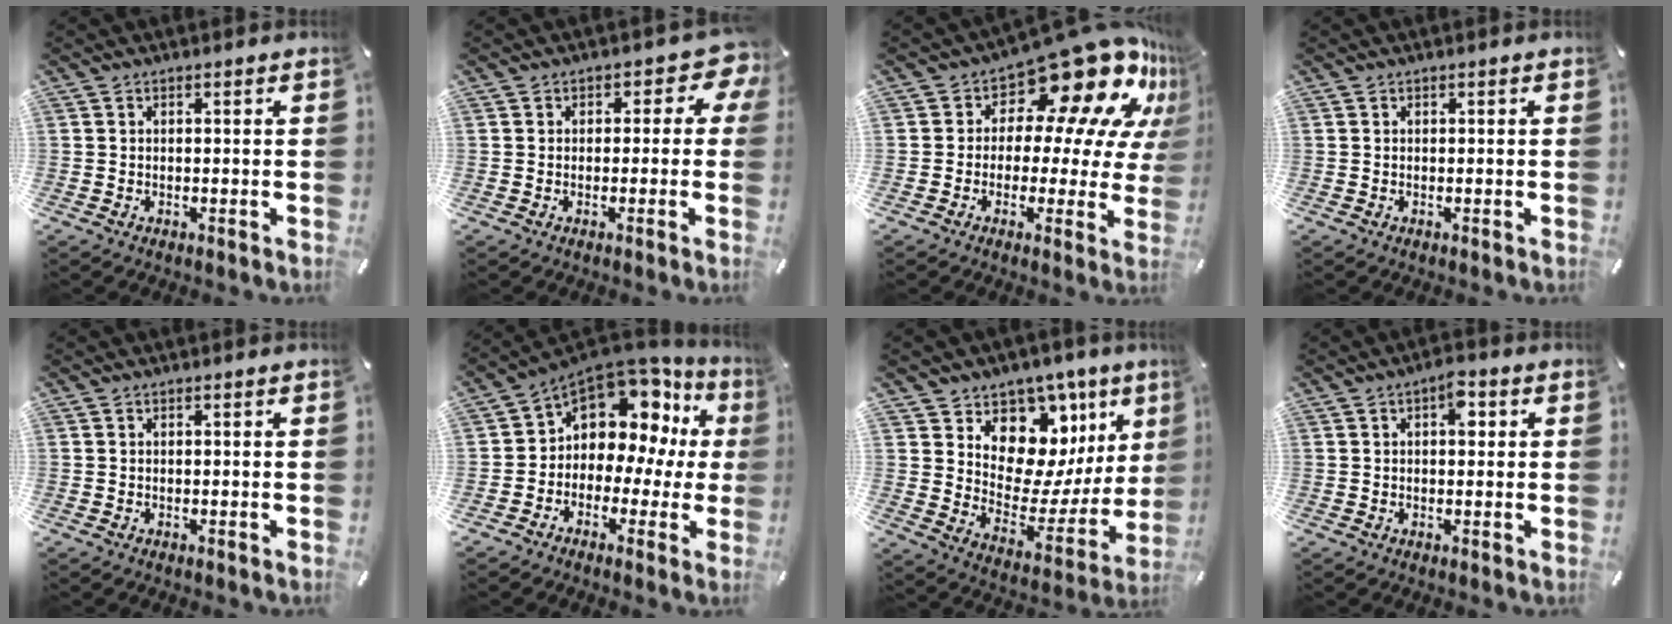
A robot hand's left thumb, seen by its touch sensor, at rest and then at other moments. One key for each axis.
{"total": 6.4, "fx": 1.3, "fy": 4.2, "fz": 4.6, "tx": -0.049, "ty": -0.005, "tz": 0.018}
{"total": 18.6, "fx": 12.4, "fy": 8.2, "fz": 11.2, "tx": -0.157, "ty": -0.103, "tz": 0.206}
{"total": 0.0}
{"total": 0.0}
{"total": 10.0, "fx": 5.4, "fy": 7.1, "fz": 4.5, "tx": -0.071, "ty": -0.060, "tz": 0.092}
{"total": 12.1, "fx": 7.2, "fy": 8.8, "fz": 4.2, "tx": -0.042, "ty": -0.101, "tz": 0.125}
{"total": 4.3, "fx": 1.1, "fy": 2.2, "fz": 3.5, "tx": -0.033, "ty": -0.006, "tz": 0.007}